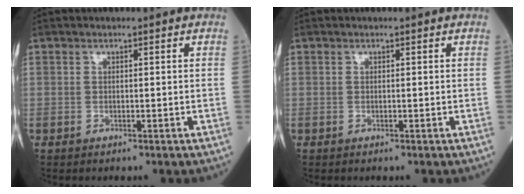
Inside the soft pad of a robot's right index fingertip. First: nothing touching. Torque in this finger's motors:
{"motor_torque": [0.07, 0.03, 0.00, -0.01]}